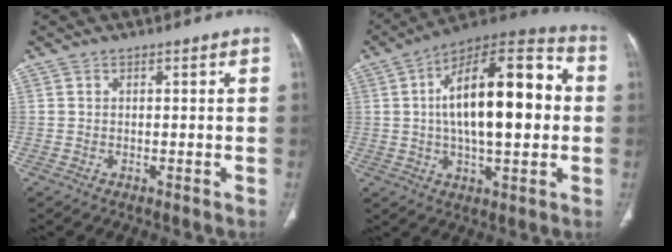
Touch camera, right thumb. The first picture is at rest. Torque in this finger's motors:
{"motor_torque": [2.40, 2.61, 2.13, 0.12, 0.28]}